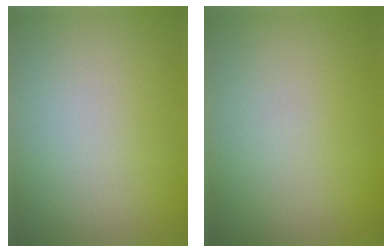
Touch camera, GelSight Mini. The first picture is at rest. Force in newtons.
{"total": 0.0}